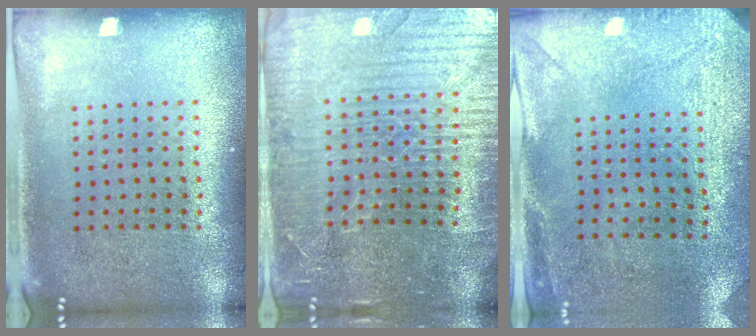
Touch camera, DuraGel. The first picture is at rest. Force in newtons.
{"total": 4.8, "press": 4.5, "slide": 1.7}
{"total": 3.0, "press": 2.3, "slide": 1.9}